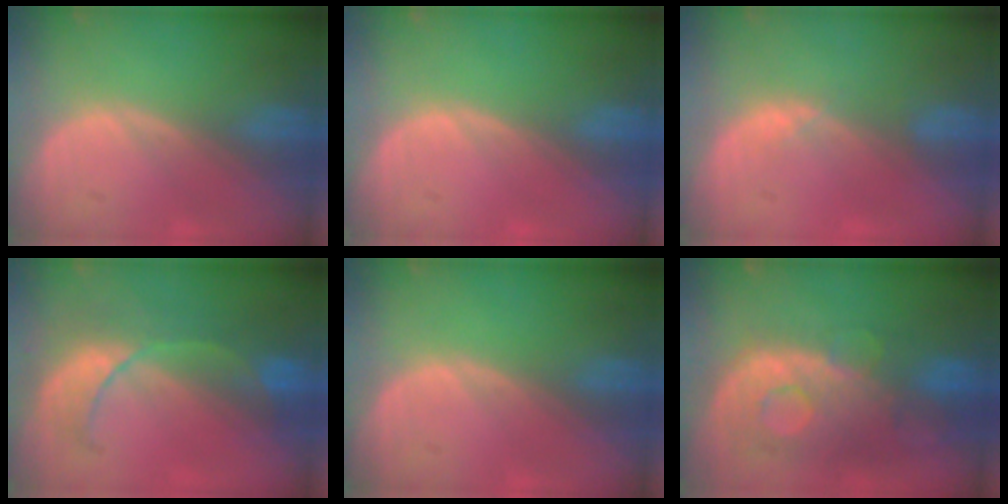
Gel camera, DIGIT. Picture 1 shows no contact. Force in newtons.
{"total": 0.0}
{"total": 1.3, "press": 1.1, "slide": 0.8}
{"total": 8.0, "press": 7.5, "slide": 2.7}
{"total": 0.0}
{"total": 11.0, "press": 9.7, "slide": 5.3}